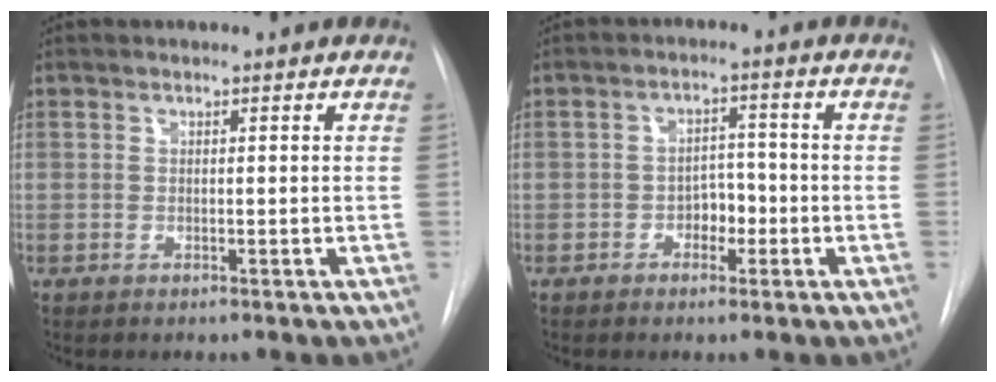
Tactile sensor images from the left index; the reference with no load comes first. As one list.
[{"total": 3.6, "force": [-1.4, 2.4, 2.4], "torque": [-0.029, 0.009, -0.025]}]